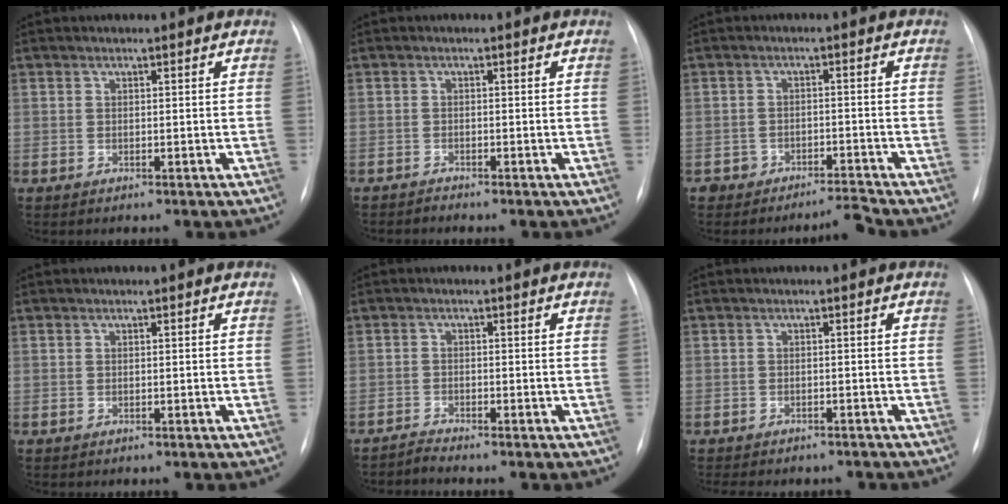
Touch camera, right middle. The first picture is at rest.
{"total": 0.8, "force": [-0.7, -0.1, -0.2], "torque": [0.002, -0.005, -0.012]}
{"total": 2.7, "force": [-2.7, 0.0, -0.5], "torque": [0.015, 0.000, -0.042]}
{"total": 0.0}
{"total": 1.5, "force": [-1.3, -0.5, -0.4], "torque": [0.006, -0.010, -0.026]}
{"total": 8.4, "force": [-7.2, 3.1, 2.8], "torque": [-0.040, 0.006, -0.085]}